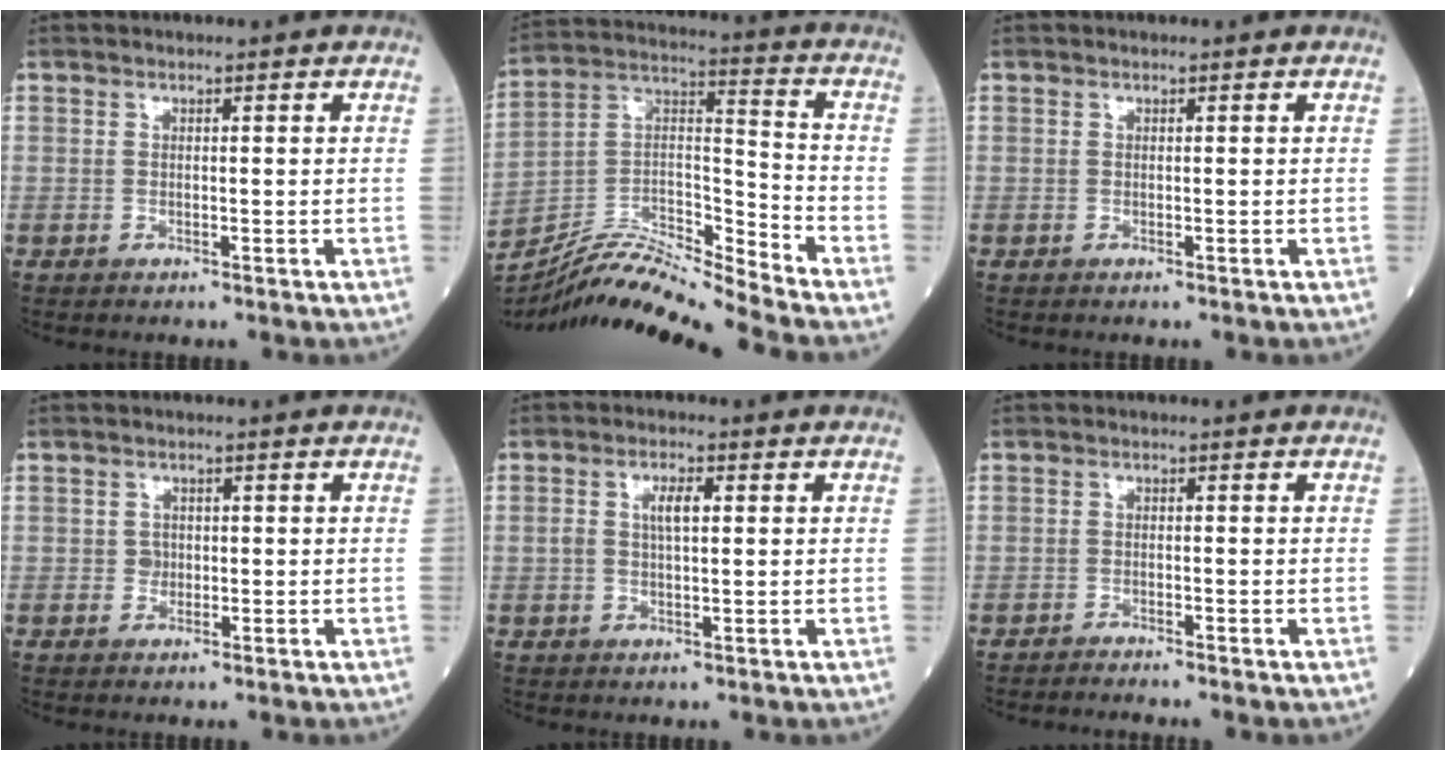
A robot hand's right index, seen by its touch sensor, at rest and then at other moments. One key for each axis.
{"total": 13.9, "fx": -13.3, "fy": -1.4, "fz": 3.9, "tx": -0.067, "ty": 0.035, "tz": -0.247}
{"total": 0.0}
{"total": 1.3, "fx": -0.1, "fy": 1.2, "fz": 0.5, "tx": -0.006, "ty": 0.003, "tz": 0.000}
{"total": 3.3, "fx": 0.7, "fy": 1.1, "fz": 3.1, "tx": -0.061, "ty": 0.008, "tz": 0.013}
{"total": 1.6, "fx": -1.6, "fy": -0.4, "fz": 0.1, "tx": -0.003, "ty": -0.002, "tz": -0.028}